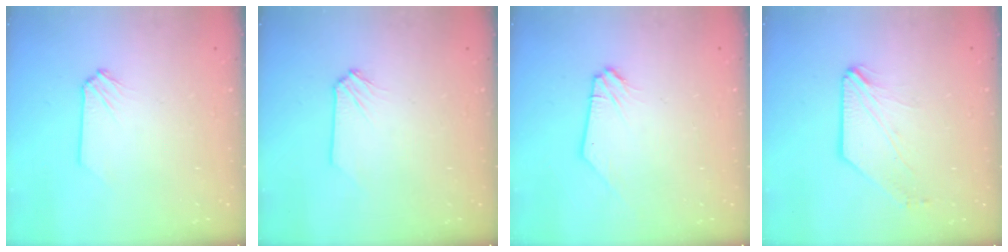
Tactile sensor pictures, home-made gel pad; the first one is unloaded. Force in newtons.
{"total": 0.0}
{"total": 0.8, "press": 0.7, "slide": 0.1}
{"total": 1.3, "press": 1.3, "slide": 0.3}